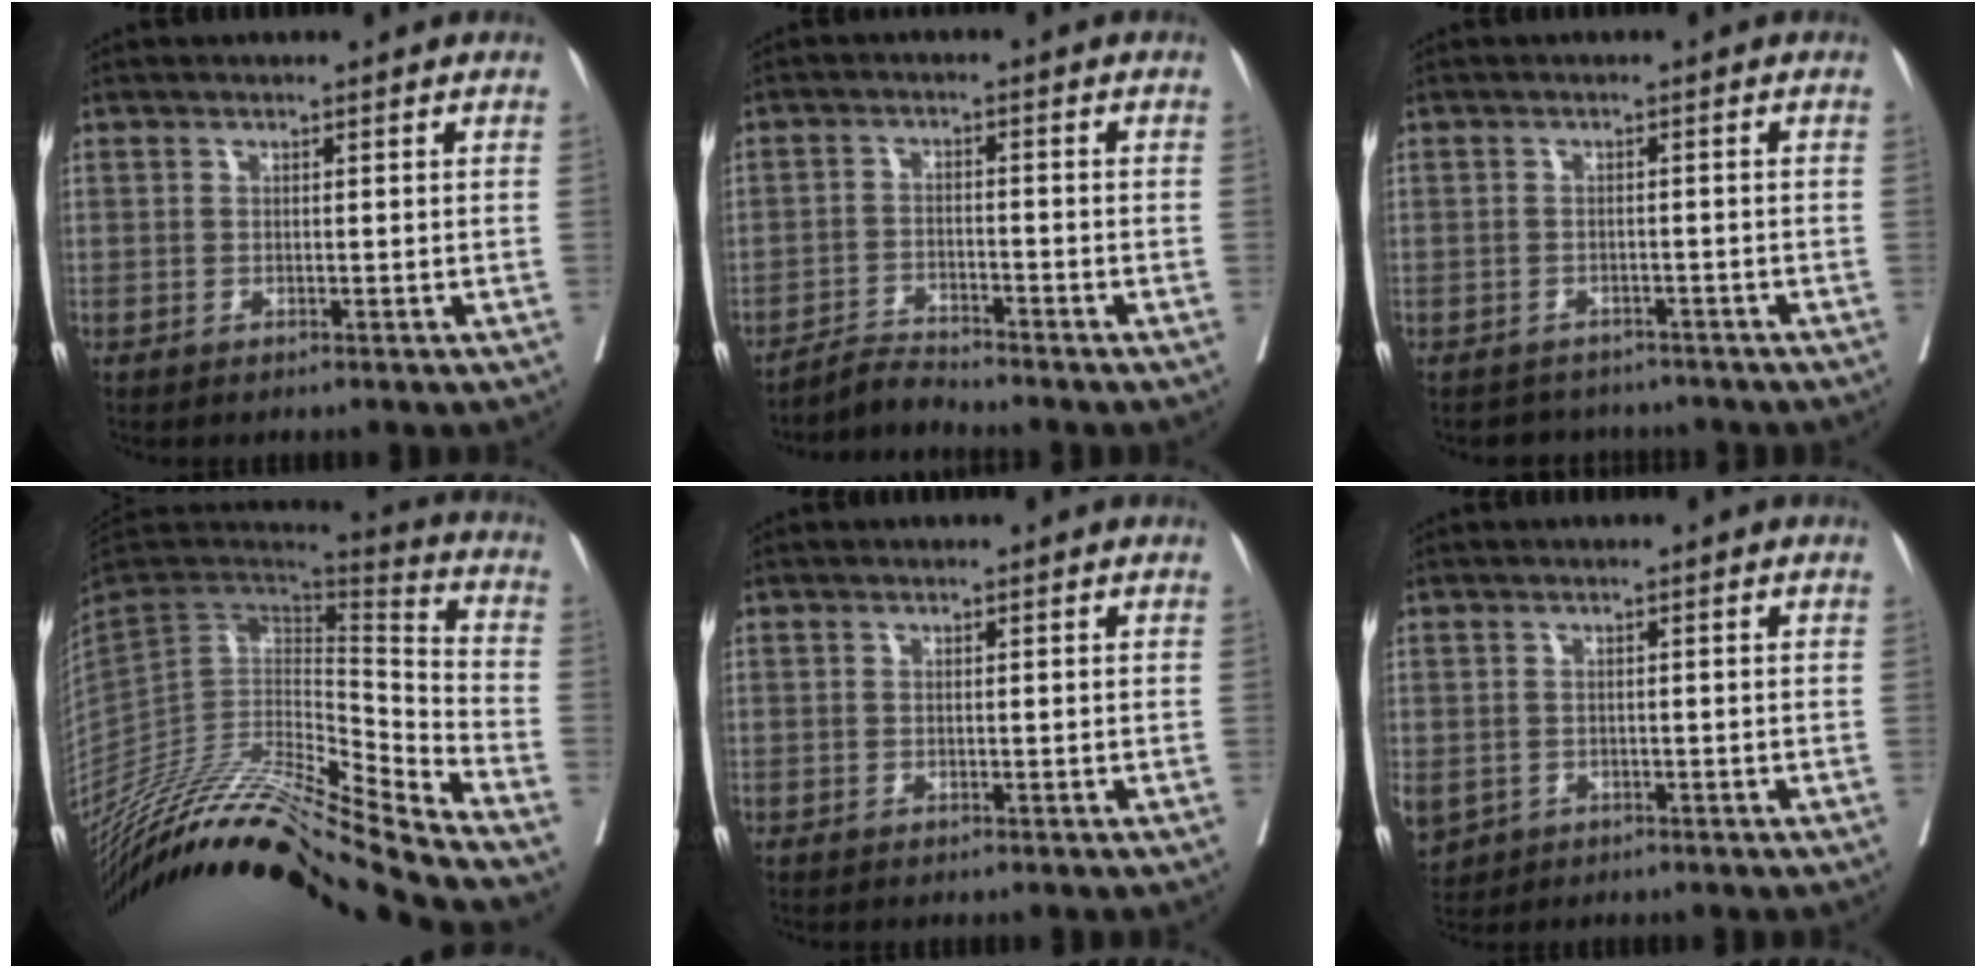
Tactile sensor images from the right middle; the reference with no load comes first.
{"total": 3.4, "force": [-3.3, -0.8, -0.5], "torque": [0.010, -0.015, -0.059]}
{"total": 4.8, "force": [-4.3, 2.1, 0.1], "torque": [0.002, 0.006, -0.052]}
{"total": 31.1, "force": [-26.7, 0.7, 16.0], "torque": [-0.276, -0.040, -0.440]}
{"total": 0.0}
{"total": 6.5, "force": [-2.5, 5.5, 2.4], "torque": [-0.074, -0.003, -0.031]}